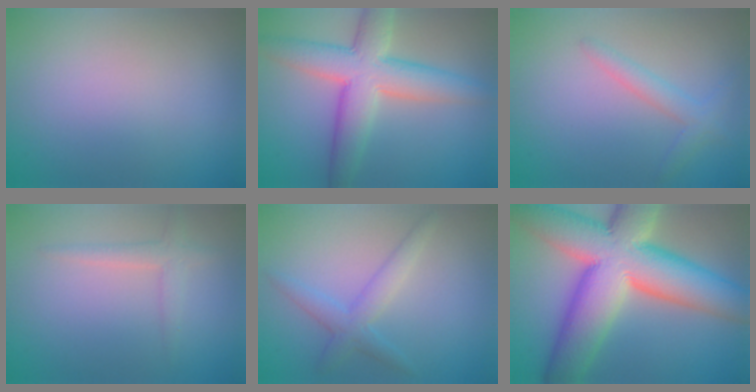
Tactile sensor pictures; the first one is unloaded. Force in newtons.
{"total": 7.7, "press": 7.7, "slide": 0.2}
{"total": 2.2, "press": 2.2, "slide": 0.1}
{"total": 1.9, "press": 1.9, "slide": 0.1}
{"total": 2.9, "press": 2.9, "slide": 0.1}
{"total": 16.2, "press": 16.1, "slide": 1.4}